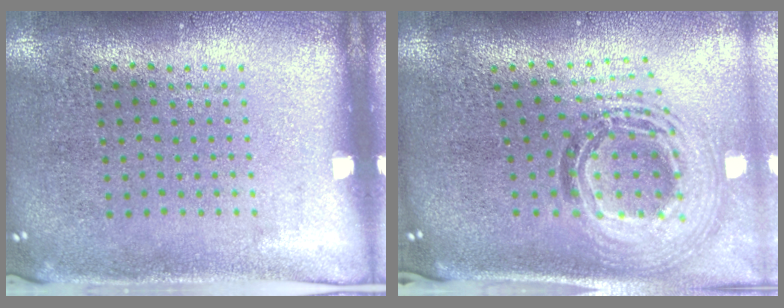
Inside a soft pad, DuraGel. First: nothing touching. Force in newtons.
{"total": 1.9, "press": 1.5, "slide": 1.1}